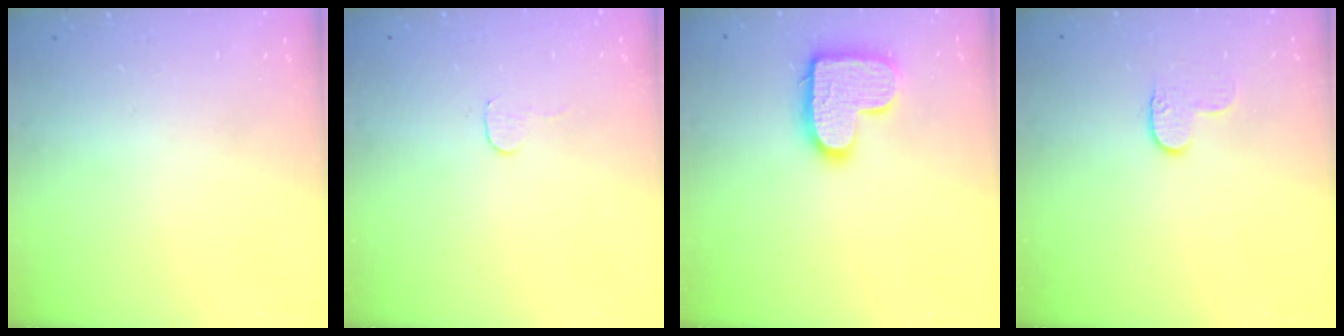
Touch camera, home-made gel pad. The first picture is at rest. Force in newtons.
{"total": 2.8, "press": 2.8, "slide": 0.2}
{"total": 14.2, "press": 14.2, "slide": 0.8}
{"total": 4.6, "press": 4.6, "slide": 0.3}